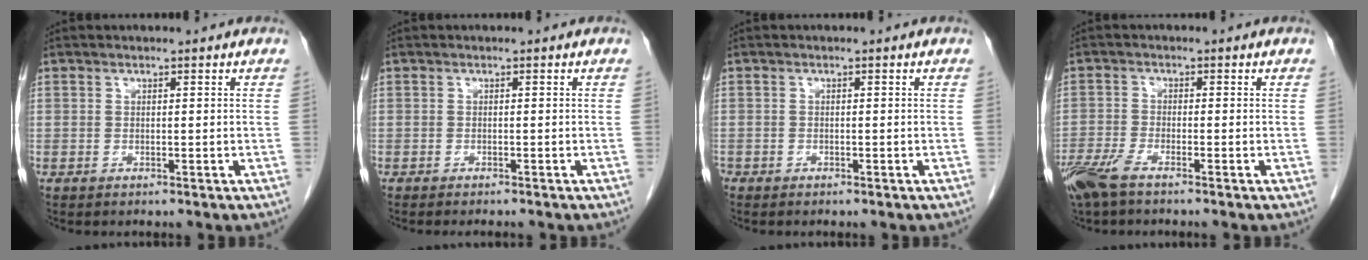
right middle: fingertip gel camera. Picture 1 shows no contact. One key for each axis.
{"total": 3.7, "fx": -3.3, "fy": 0.3, "fz": 1.7, "tx": -0.019, "ty": -0.005, "tz": -0.041}
{"total": 0.6, "fx": -0.5, "fy": 0.3, "fz": 0.1, "tx": -0.004, "ty": 0.002, "tz": -0.012}
{"total": 5.1, "fx": -3.8, "fy": 0.7, "fz": 3.3, "tx": -0.073, "ty": -0.012, "tz": -0.078}